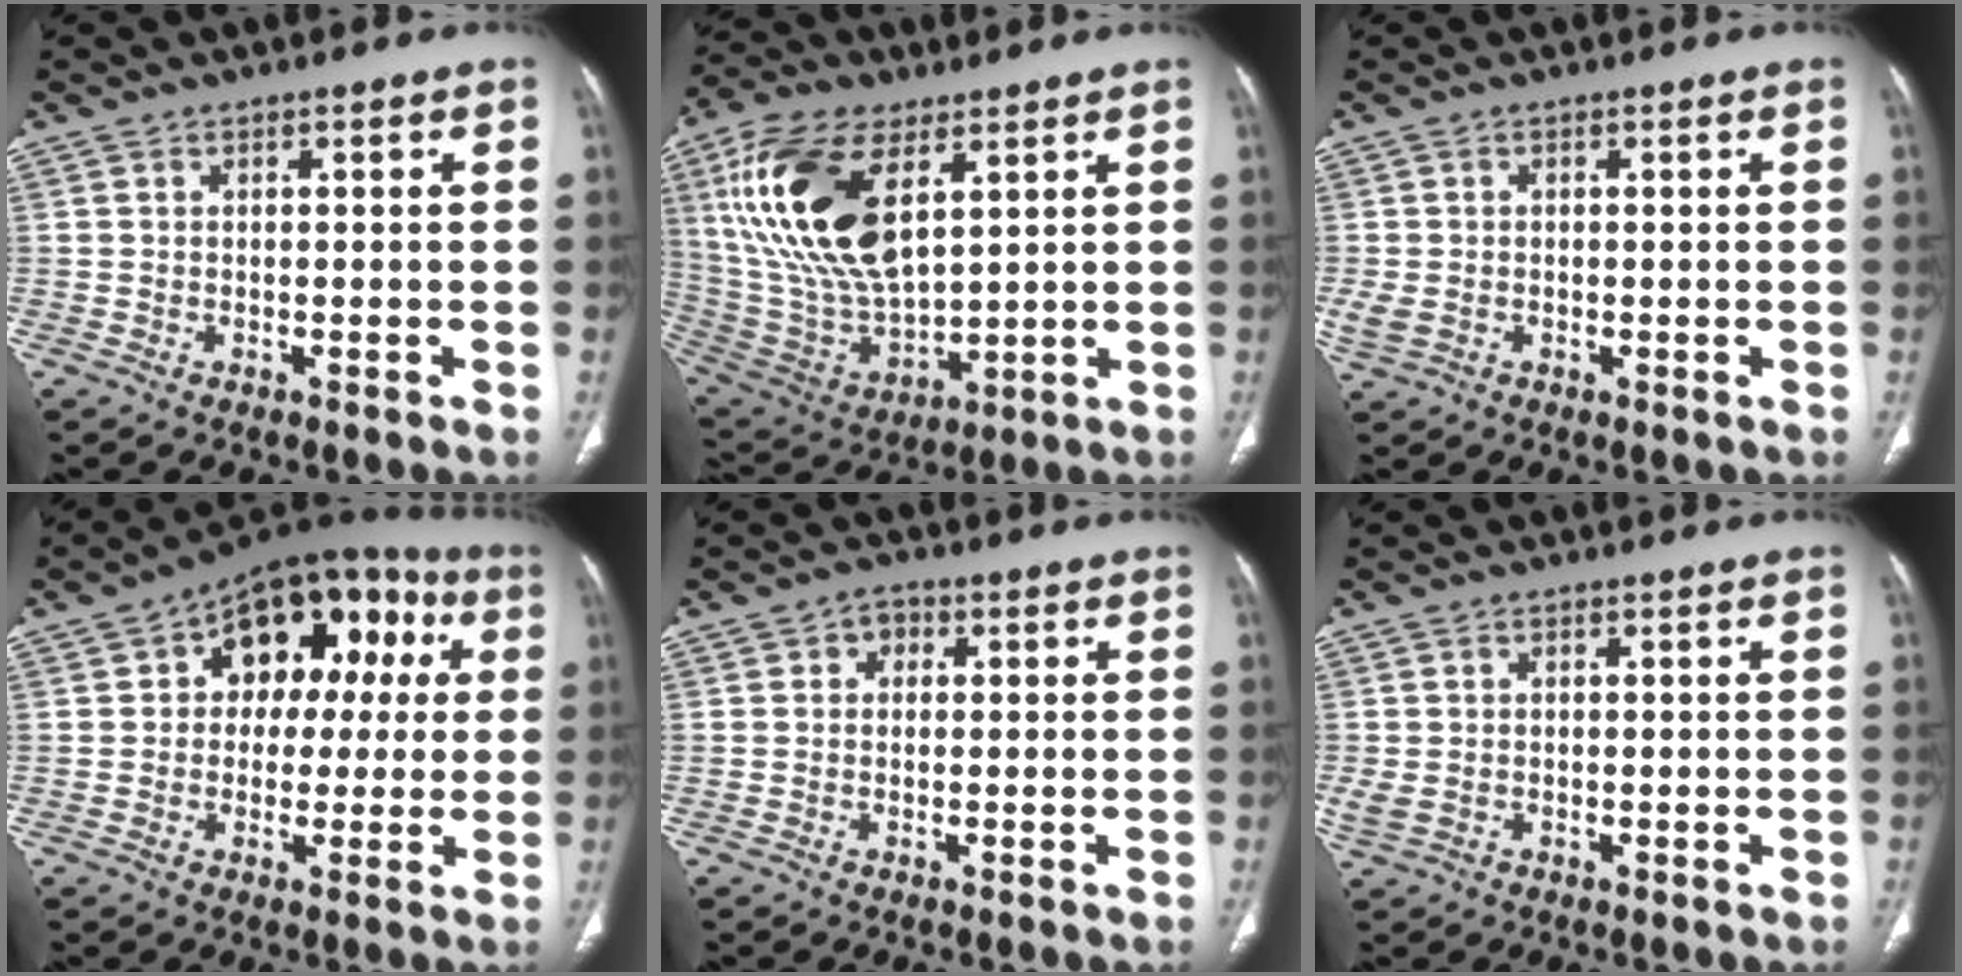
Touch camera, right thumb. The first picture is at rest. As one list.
[{"total": 21.7, "force": [7.8, 10.8, 17.1], "torque": [-0.336, -0.024, 0.154]}, {"total": 3.0, "force": [-0.4, 2.2, 2.0], "torque": [-0.060, 0.005, -0.003]}, {"total": 17.1, "force": [4.1, 11.3, 12.2], "torque": [-0.101, 0.033, 0.052]}, {"total": 2.5, "force": [0.6, 2.1, 1.3], "torque": [-0.003, 0.006, 0.002]}, {"total": 2.6, "force": [-0.3, 1.8, 1.9], "torque": [-0.056, 0.007, -0.001]}]